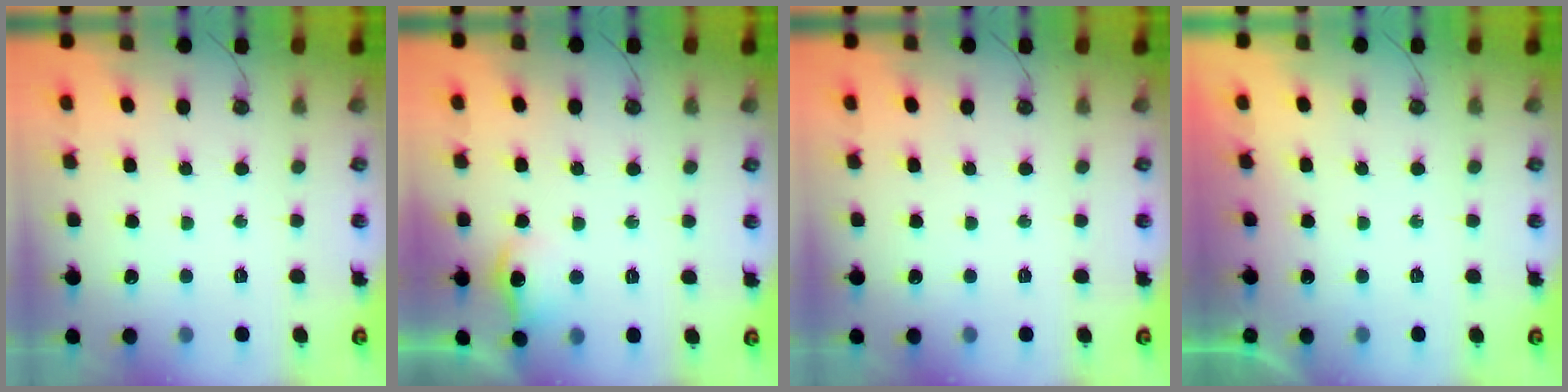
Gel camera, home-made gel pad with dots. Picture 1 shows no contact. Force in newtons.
{"total": 9.6, "press": 9.6, "slide": 0.9}
{"total": 0.0}
{"total": 0.0}